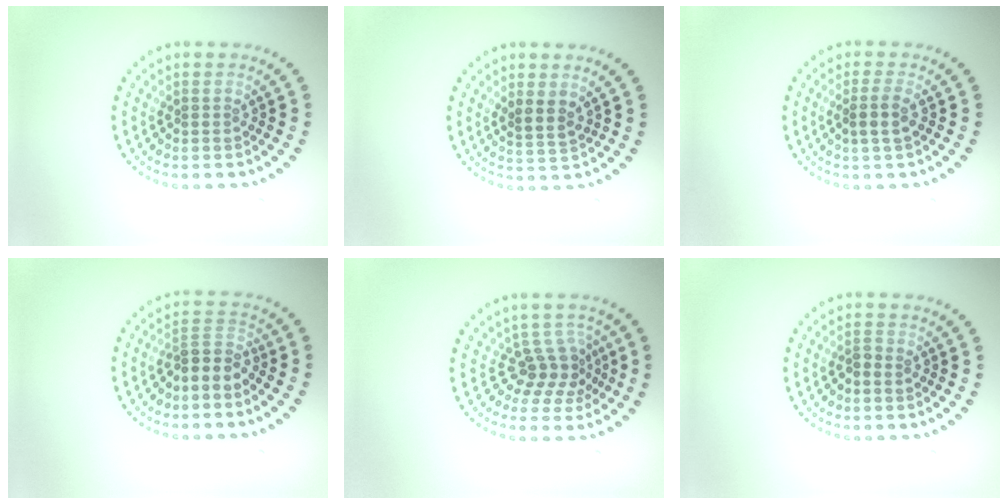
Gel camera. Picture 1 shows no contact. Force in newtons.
{"total": 1.9, "press": 1.4, "slide": 1.3}
{"total": 1.7, "press": 1.5, "slide": 0.9}
{"total": 2.4, "press": 2.0, "slide": 1.4}
{"total": 2.7, "press": 1.9, "slide": 2.0}
{"total": 0.9, "press": 0.8, "slide": 0.5}